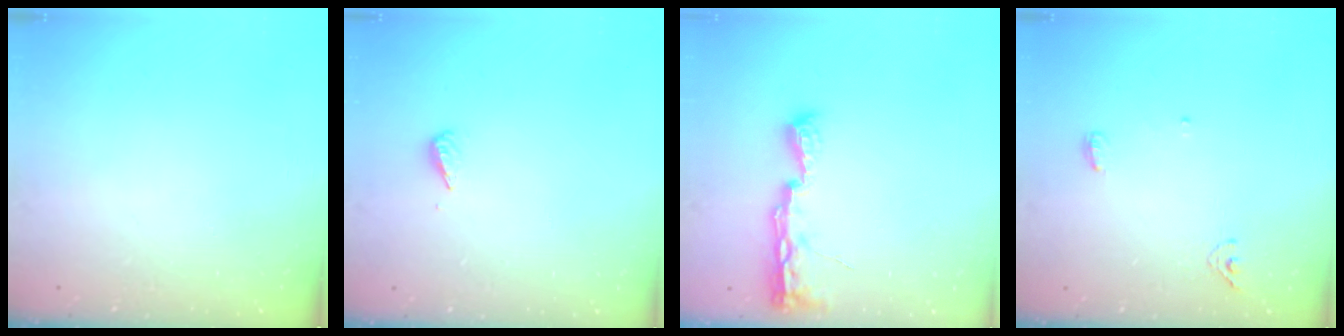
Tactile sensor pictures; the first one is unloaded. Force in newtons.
{"total": 2.9, "press": 2.9, "slide": 0.4}
{"total": 8.5, "press": 8.5, "slide": 1.2}
{"total": 5.1, "press": 5.0, "slide": 1.1}